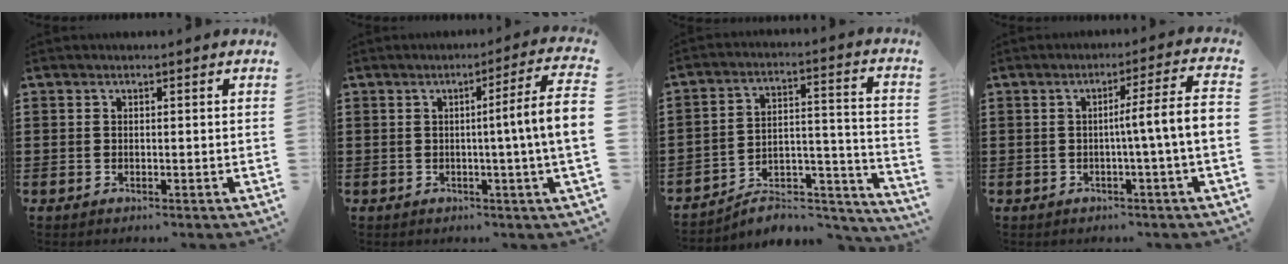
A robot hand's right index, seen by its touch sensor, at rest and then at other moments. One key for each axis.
{"total": 6.8, "fx": -0.2, "fy": -1.1, "fz": 6.7, "tx": -0.102, "ty": -0.018, "tz": -0.011}
{"total": 5.5, "fx": -4.7, "fy": 2.1, "fz": 2.0, "tx": -0.033, "ty": 0.004, "tz": -0.091}
{"total": 6.6, "fx": -0.8, "fy": -0.6, "fz": 6.5, "tx": -0.108, "ty": -0.013, "tz": -0.019}